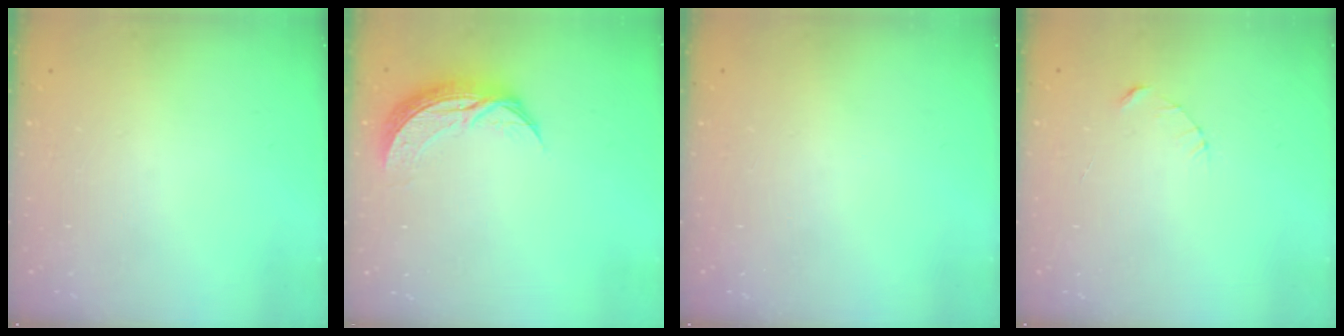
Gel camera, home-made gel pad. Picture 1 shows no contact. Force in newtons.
{"total": 10.1, "press": 10.1, "slide": 0.3}
{"total": 0.0}
{"total": 2.3, "press": 2.3, "slide": 0.3}